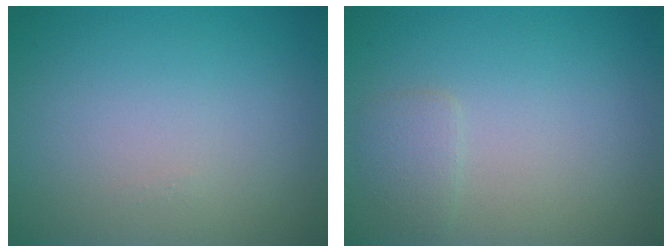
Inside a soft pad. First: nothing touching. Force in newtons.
{"total": 1.3, "press": 1.3, "slide": 0.1}